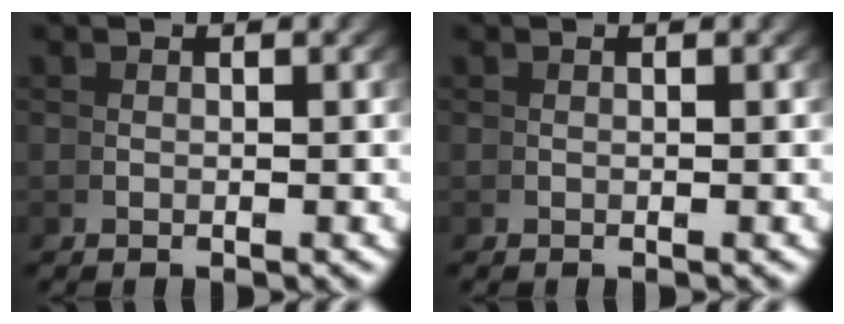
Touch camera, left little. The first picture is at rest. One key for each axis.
{"total": 0.0}